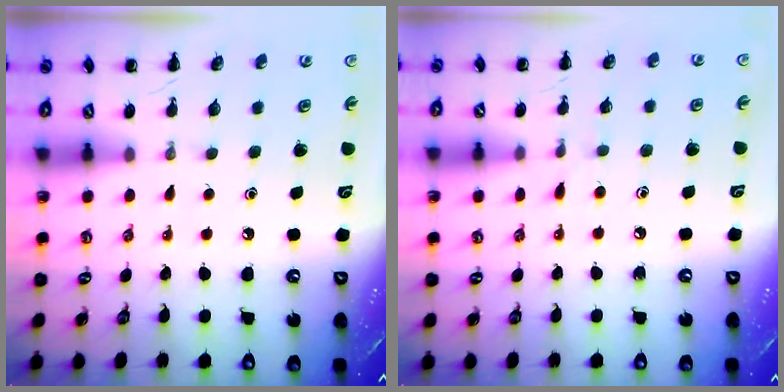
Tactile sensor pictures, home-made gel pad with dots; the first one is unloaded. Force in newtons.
{"total": 4.7, "press": 4.4, "slide": 1.8}